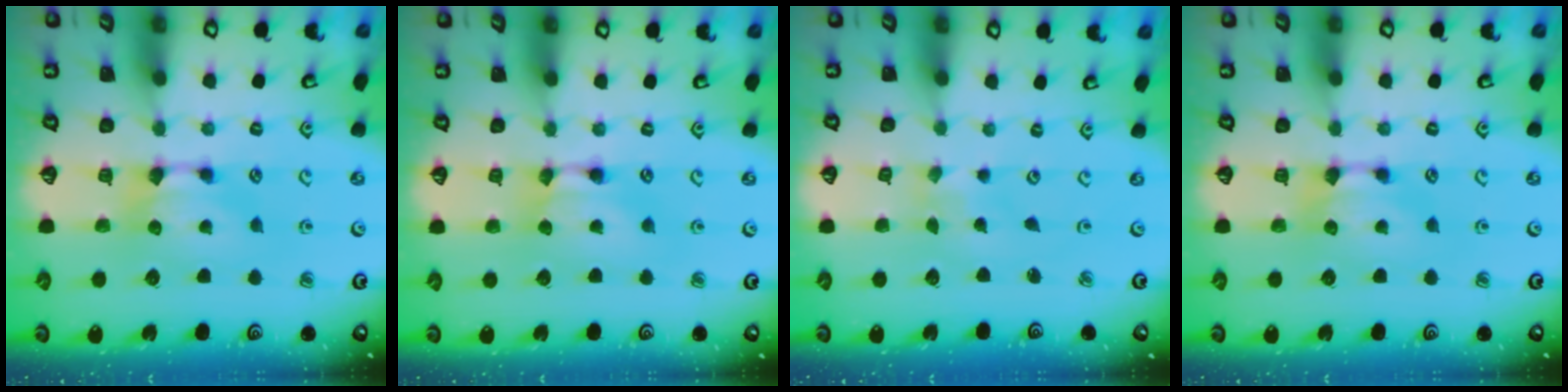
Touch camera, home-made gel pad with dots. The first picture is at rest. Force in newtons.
{"total": 1.5, "press": 1.5, "slide": 0.2}
{"total": 4.9, "press": 4.8, "slide": 0.7}
{"total": 0.0}